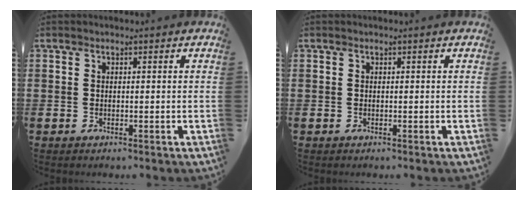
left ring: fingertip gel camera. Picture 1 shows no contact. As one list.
[{"total": 0.0}]